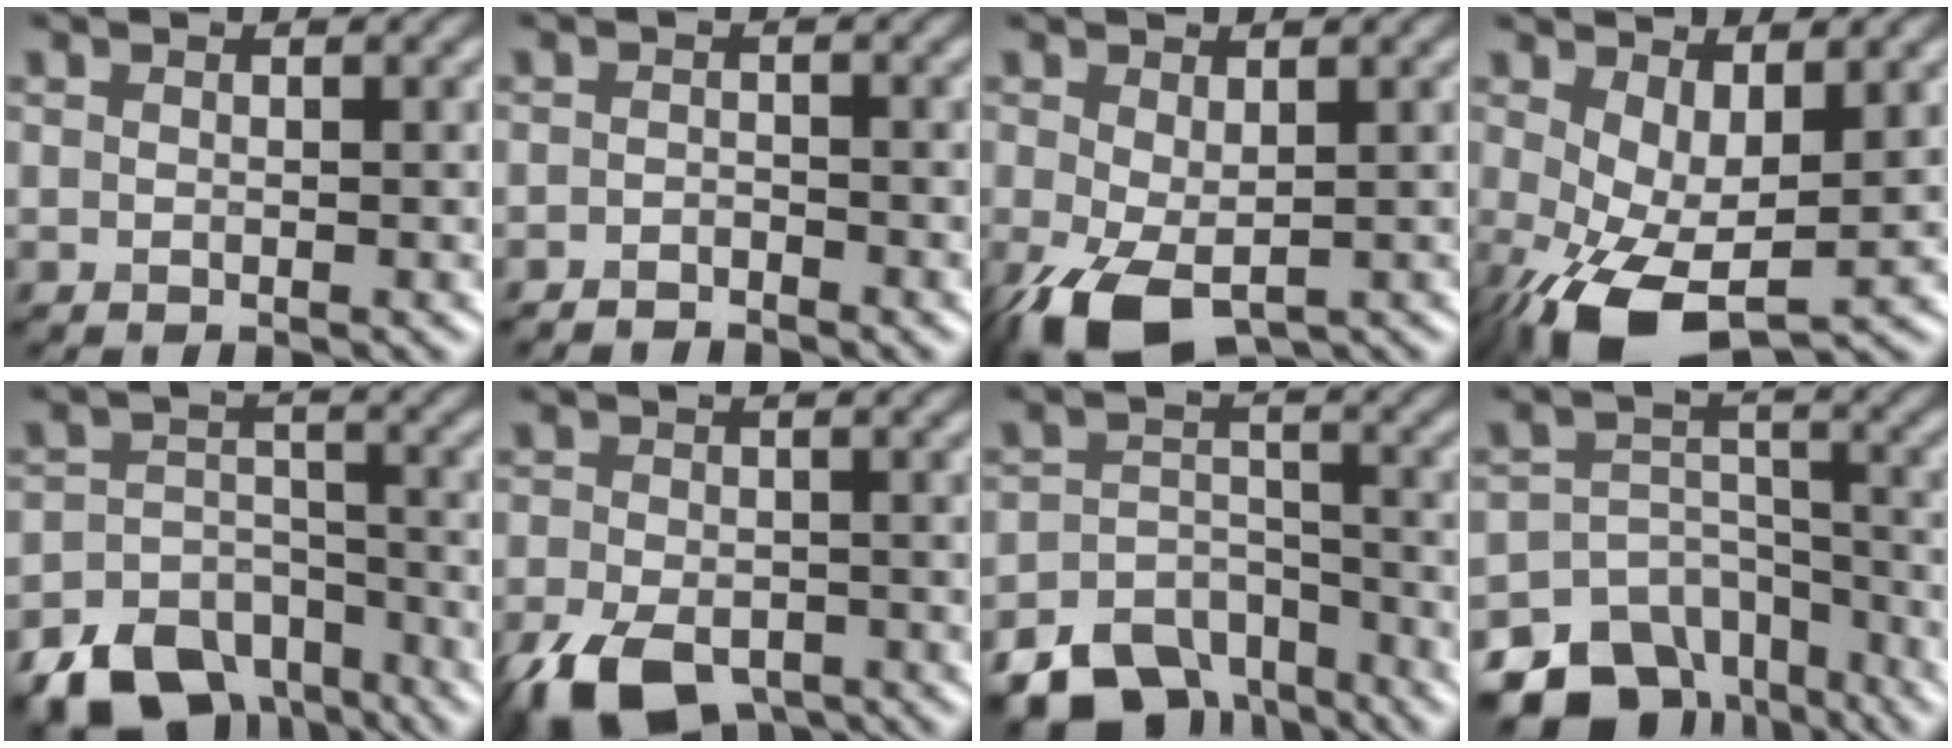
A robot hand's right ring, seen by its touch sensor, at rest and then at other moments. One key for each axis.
{"total": 1.2, "fx": -1.1, "fy": 0.2, "fz": -0.1, "tx": 0.004, "ty": 0.000, "tz": -0.023}
{"total": 5.5, "fx": -2.0, "fy": 3.0, "fz": 4.1, "tx": -0.108, "ty": -0.021, "tz": -0.029}
{"total": 7.6, "fx": -1.2, "fy": 3.8, "fz": 6.4, "tx": -0.139, "ty": -0.020, "tz": -0.010}
{"total": 10.0, "fx": -7.6, "fy": 5.8, "fz": 3.1, "tx": -0.040, "ty": -0.011, "tz": -0.116}
{"total": 8.4, "fx": -5.4, "fy": 4.4, "fz": 4.6, "tx": -0.092, "ty": -0.032, "tz": -0.088}
{"total": 9.9, "fx": -7.7, "fy": 5.6, "fz": 2.6, "tx": -0.027, "ty": -0.008, "tz": -0.113}
{"total": 13.6, "fx": -10.1, "fy": 8.6, "fz": 2.9, "tx": -0.054, "ty": -0.021, "tz": -0.141}